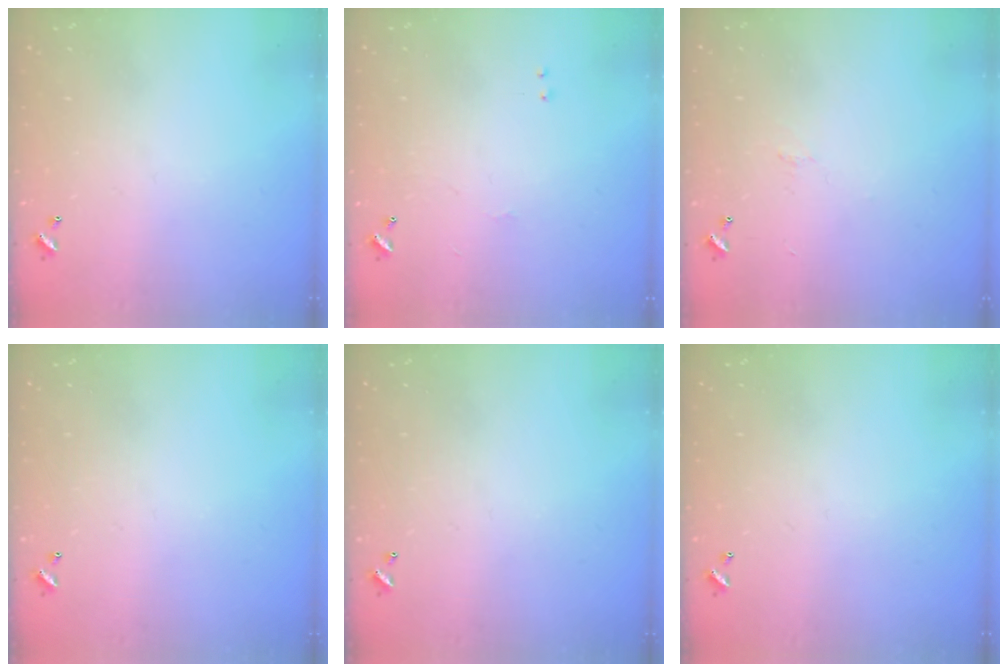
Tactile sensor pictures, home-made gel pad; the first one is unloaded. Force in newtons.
{"total": 1.8, "press": 1.8, "slide": 0.6}
{"total": 0.6, "press": 0.4, "slide": 0.5}
{"total": 0.0}
{"total": 0.0}
{"total": 0.0}